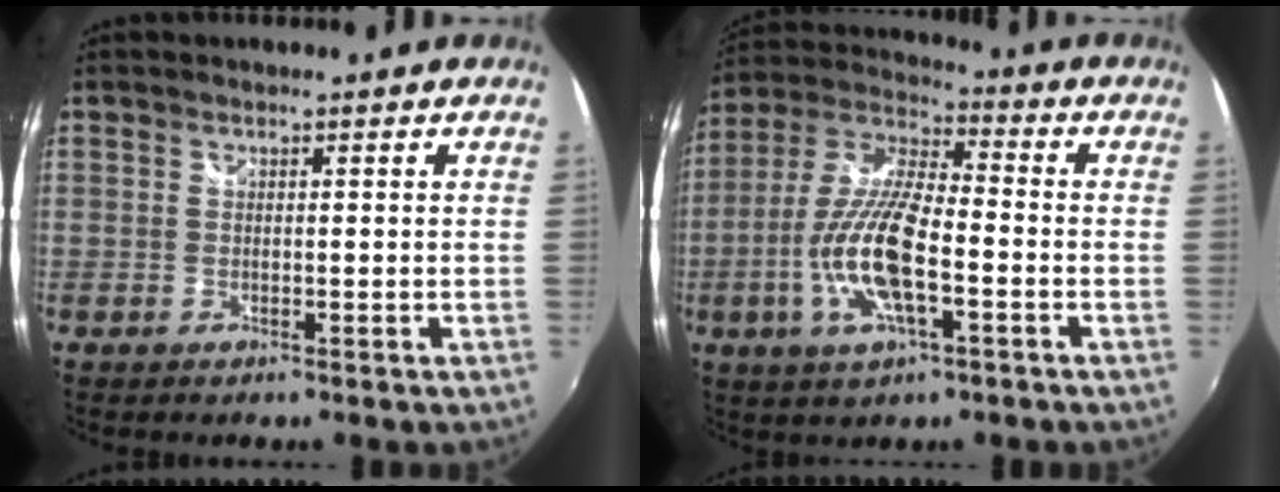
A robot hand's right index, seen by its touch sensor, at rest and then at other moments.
{"total": 15.0, "force": [-4.6, 4.5, 13.5], "torque": [-0.281, -0.008, -0.090]}